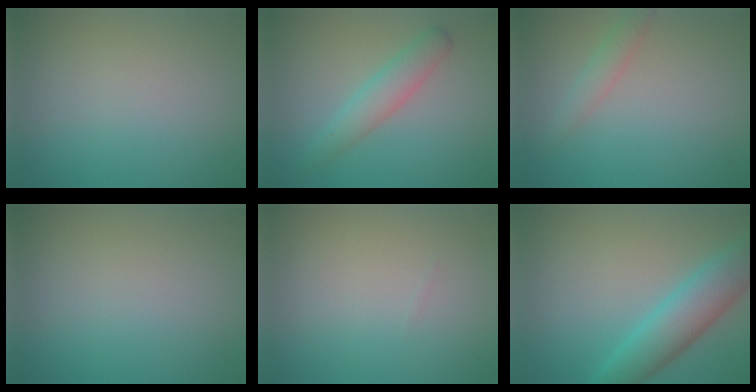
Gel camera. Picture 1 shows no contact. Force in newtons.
{"total": 2.8, "press": 2.7, "slide": 0.1}
{"total": 1.5, "press": 1.5, "slide": 0.1}
{"total": 0.0}
{"total": 0.0}
{"total": 5.6, "press": 5.6, "slide": 0.2}